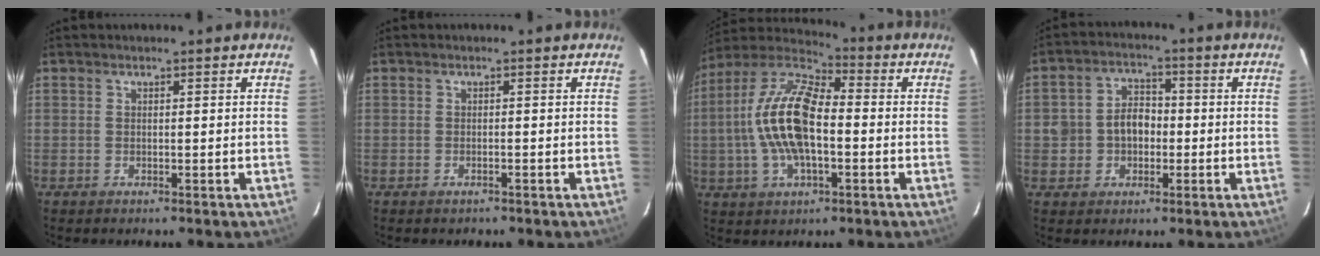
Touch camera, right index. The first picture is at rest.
{"total": 0.8, "force": [-0.7, 0.4, 0.3], "torque": [-0.006, 0.004, -0.009]}
{"total": 16.5, "force": [-1.4, 7.4, 14.7], "torque": [-0.294, 0.011, -0.035]}
{"total": 6.6, "force": [-0.9, 5.5, 3.4], "torque": [-0.067, 0.023, -0.006]}